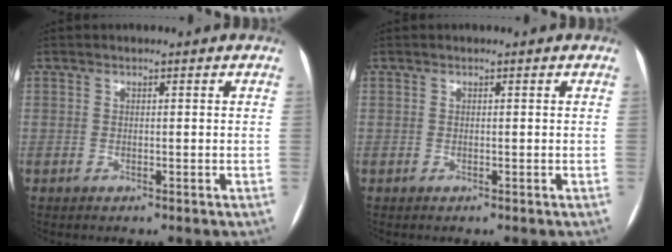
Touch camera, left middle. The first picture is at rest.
{"total": 0.0}